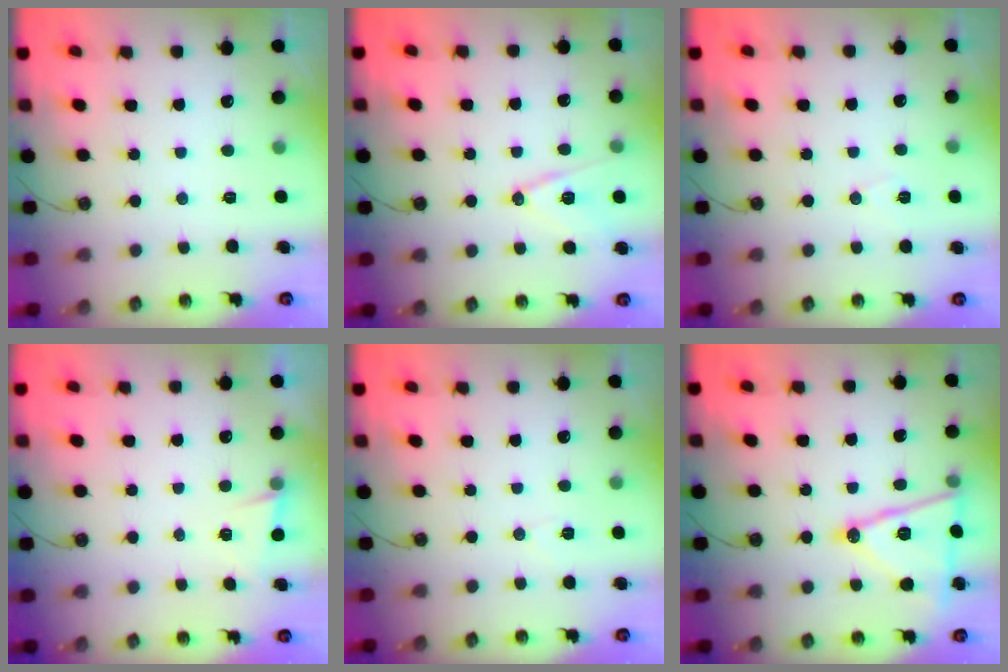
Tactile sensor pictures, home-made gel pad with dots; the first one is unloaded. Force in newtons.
{"total": 12.2, "press": 11.7, "slide": 3.4}
{"total": 5.8, "press": 4.9, "slide": 3.1}
{"total": 2.7, "press": 2.6, "slide": 1.0}
{"total": 4.4, "press": 4.3, "slide": 0.9}
{"total": 15.9, "press": 15.4, "slide": 3.7}